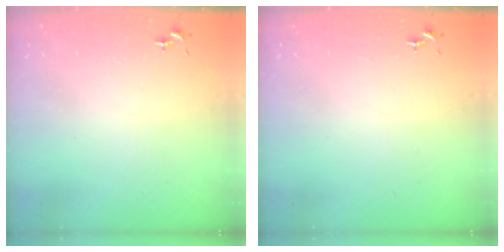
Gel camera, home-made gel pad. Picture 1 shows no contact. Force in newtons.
{"total": 0.0}